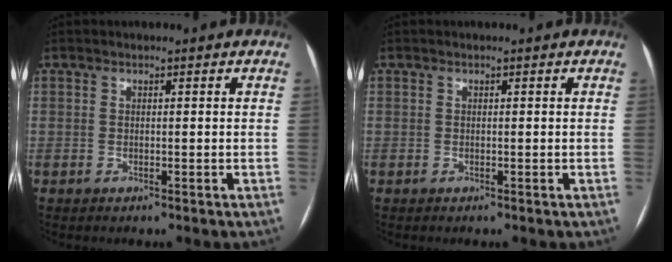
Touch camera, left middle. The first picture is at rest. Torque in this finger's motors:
{"motor_torque": [0.07, -0.37, -0.02, 0.00]}